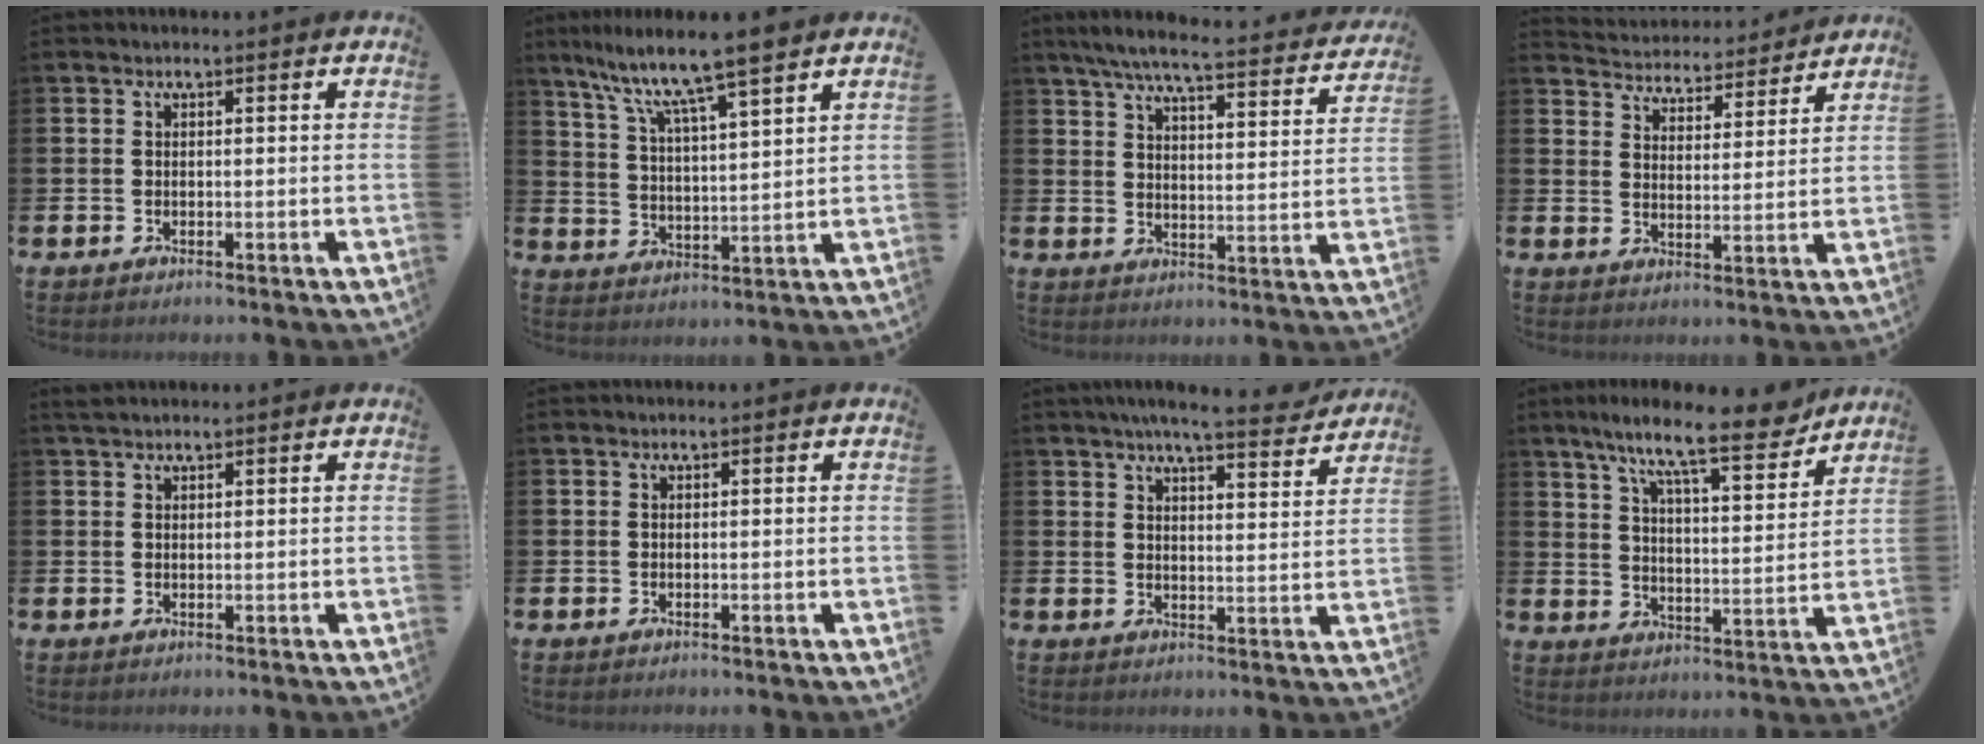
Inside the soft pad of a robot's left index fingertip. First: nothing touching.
{"total": 9.0, "force": [7.8, 0.3, 4.5], "torque": [-0.115, -0.043, 0.132]}
{"total": 6.6, "force": [5.9, 0.7, 3.1], "torque": [-0.079, -0.041, 0.098]}
{"total": 4.3, "force": [4.2, 0.9, -0.2], "torque": [-0.019, -0.041, 0.070]}
{"total": 1.3, "force": [1.2, 0.3, 0.5], "torque": [-0.005, 0.001, 0.021]}
{"total": 0.0}
{"total": 6.0, "force": [5.6, 0.0, 2.2], "torque": [-0.043, -0.033, 0.094]}
{"total": 11.2, "force": [9.4, 1.4, 6.0], "torque": [-0.130, -0.053, 0.157]}